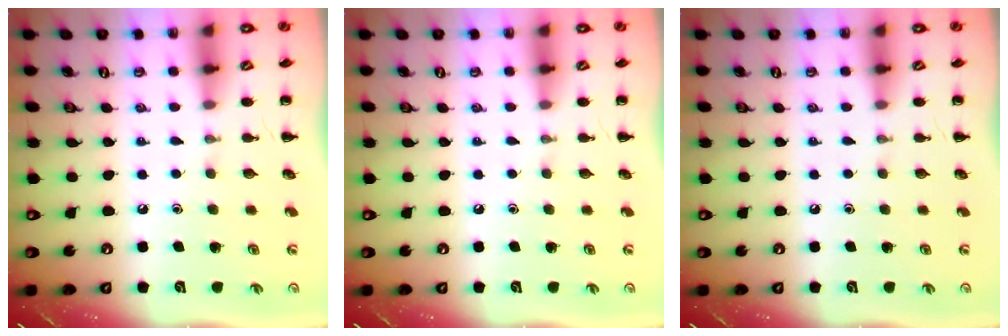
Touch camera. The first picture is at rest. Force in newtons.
{"total": 0.0}
{"total": 0.0}